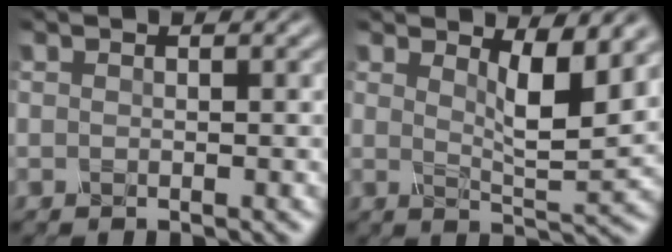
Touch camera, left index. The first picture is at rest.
{"total": 4.5, "force": [2.3, 1.1, 3.7], "torque": [-0.060, -0.013, 0.038]}